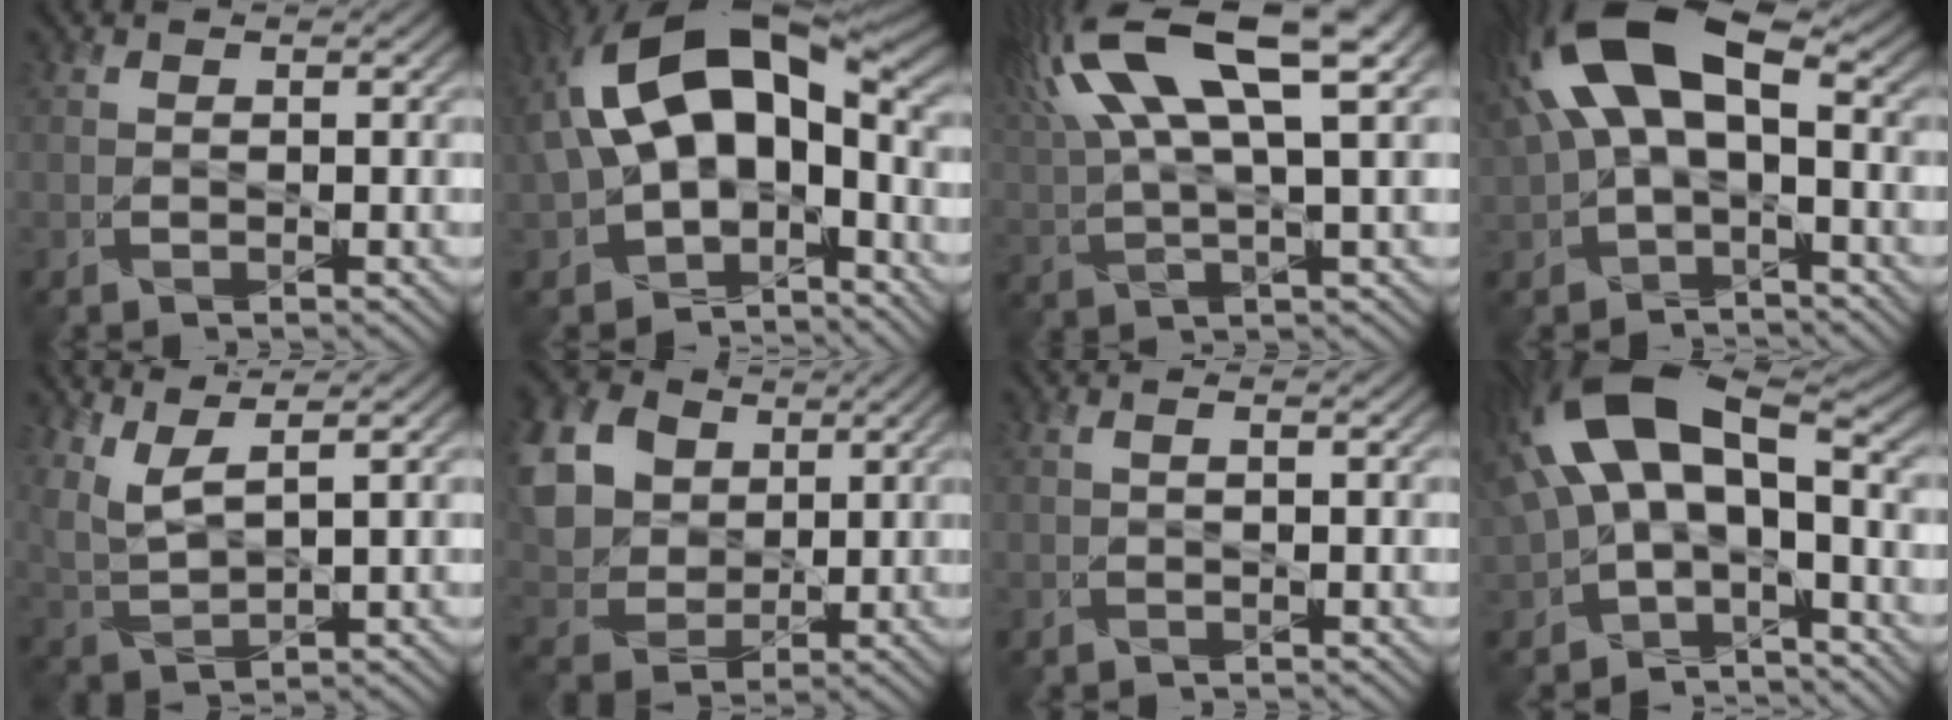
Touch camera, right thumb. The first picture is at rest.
{"total": 18.2, "force": [0.8, 11.1, 14.4], "torque": [-0.284, -0.003, 0.025]}
{"total": 16.0, "force": [7.2, 4.5, 13.5], "torque": [-0.305, 0.023, 0.137]}
{"total": 14.8, "force": [2.3, 8.1, 12.2], "torque": [-0.270, 0.020, 0.036]}
{"total": 6.4, "force": [4.3, 1.7, 4.4], "torque": [-0.110, 0.003, 0.093]}
{"total": 12.7, "force": [4.3, 9.7, 6.9], "torque": [-0.218, 0.024, 0.084]}
{"total": 0.6, "force": [0.0, -0.1, 0.6], "torque": [-0.017, 0.007, -0.002]}
{"total": 15.4, "force": [1.0, 8.9, 12.6], "torque": [-0.267, 0.010, 0.019]}